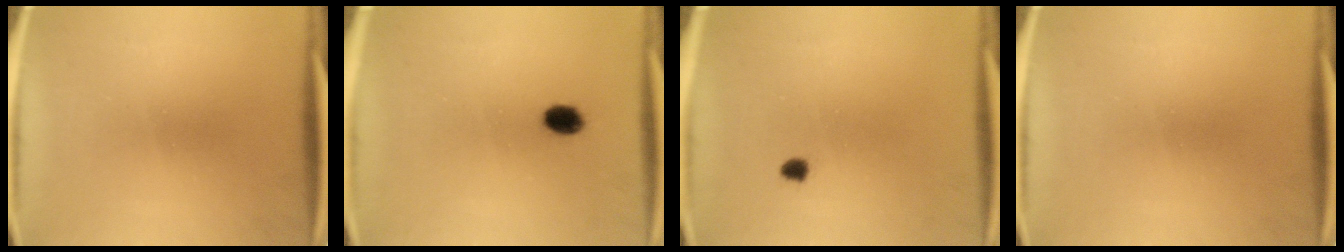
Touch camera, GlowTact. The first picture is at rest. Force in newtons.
{"total": 3.3}
{"total": 1.3}
{"total": 0.0}